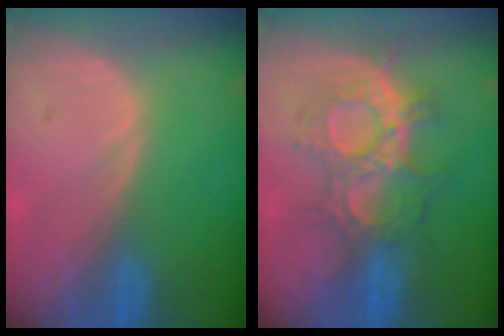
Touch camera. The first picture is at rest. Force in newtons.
{"total": 8.8, "press": 8.8, "slide": 0.9}